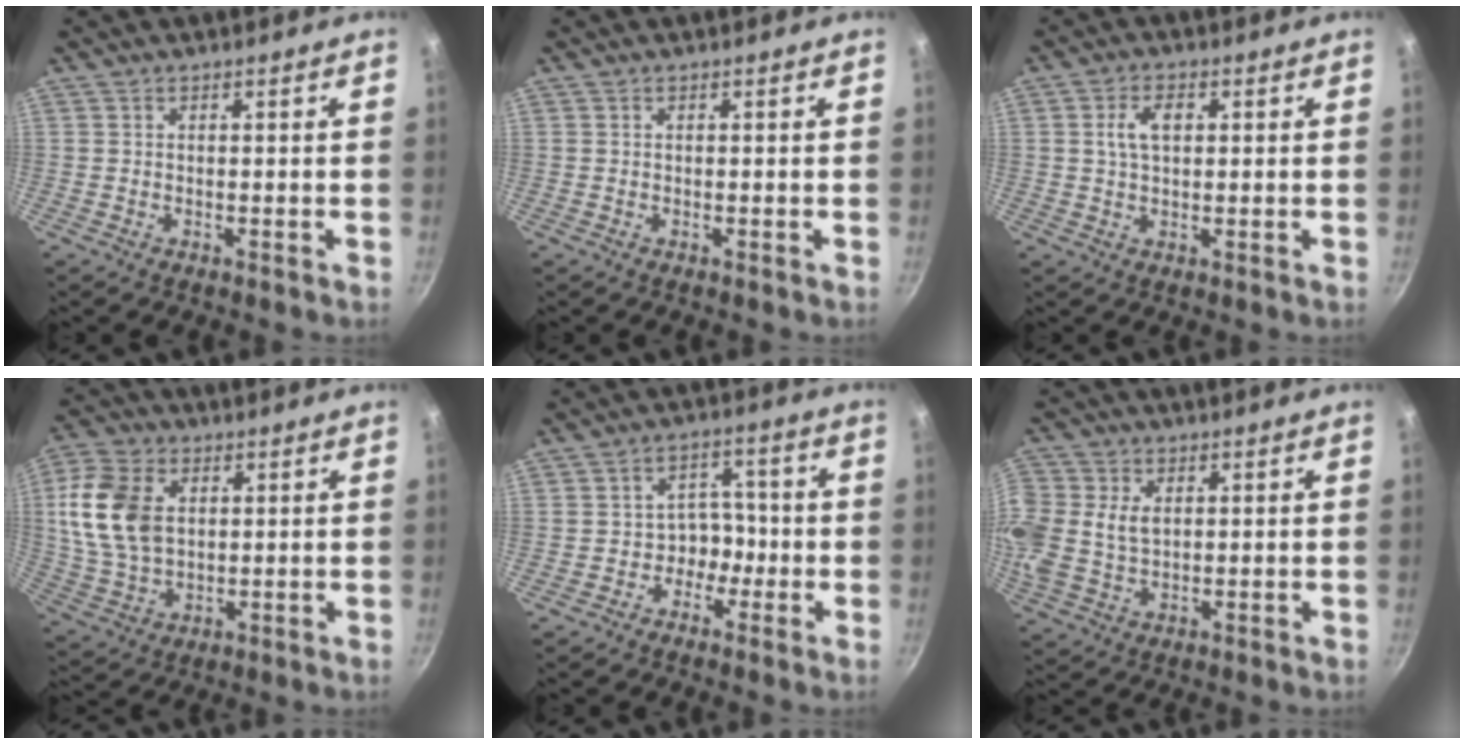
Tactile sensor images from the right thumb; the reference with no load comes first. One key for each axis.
{"total": 0.0}
{"total": 5.1, "fx": 1.1, "fy": 3.1, "fz": 4.0, "tx": -0.061, "ty": 0.006, "tz": 0.016}
{"total": 14.3, "fx": 2.7, "fy": 9.8, "fz": 10.0, "tx": -0.182, "ty": -0.004, "tz": 0.053}
{"total": 5.0, "fx": -2.1, "fy": 4.2, "fz": 1.8, "tx": 0.022, "ty": 0.035, "tz": -0.035}
{"total": 12.5, "fx": 1.6, "fy": 9.7, "fz": 7.7, "tx": -0.193, "ty": 0.017, "tz": 0.031}